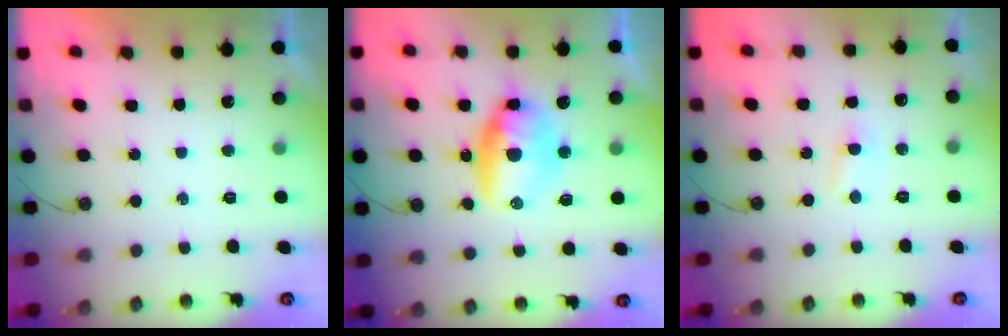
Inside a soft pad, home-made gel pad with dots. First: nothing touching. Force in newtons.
{"total": 11.1, "press": 10.7, "slide": 2.8}
{"total": 3.3, "press": 3.2, "slide": 0.5}